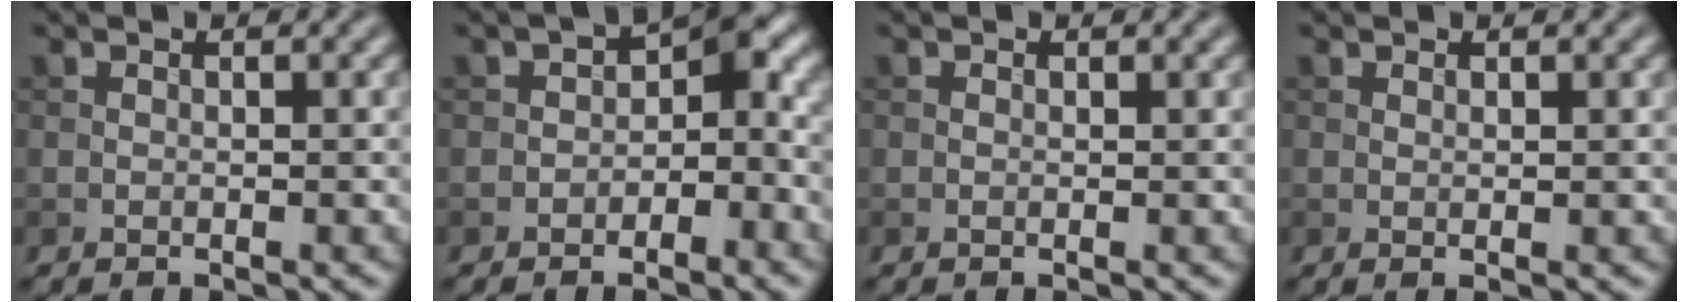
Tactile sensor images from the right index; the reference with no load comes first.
{"total": 3.9, "force": [-1.0, 2.5, 2.8], "torque": [-0.016, 0.011, -0.027]}
{"total": 0.0}
{"total": 0.6, "force": [0.3, 0.0, 0.6], "torque": [-0.010, 0.001, 0.005]}